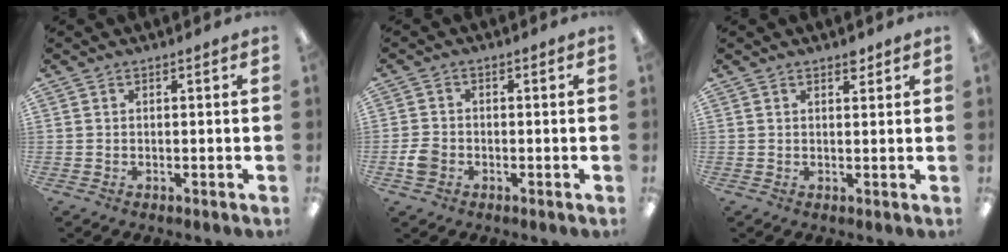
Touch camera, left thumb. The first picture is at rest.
{"total": 3.7, "force": [-1.3, 2.9, 1.8], "torque": [-0.036, 0.006, -0.025]}
{"total": 1.9, "force": [1.6, 0.8, 0.8], "torque": [-0.003, -0.007, 0.025]}